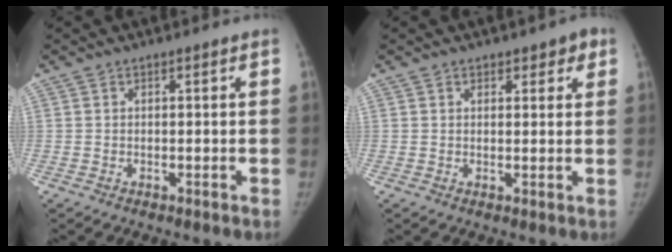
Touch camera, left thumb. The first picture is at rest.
{"total": 3.3, "force": [2.0, 2.1, 1.7], "torque": [0.011, -0.007, 0.024]}